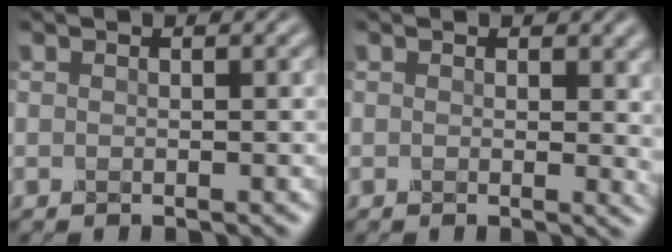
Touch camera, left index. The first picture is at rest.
{"total": 3.5, "force": [0.2, 2.2, 2.7], "torque": [-0.020, 0.004, -0.002]}